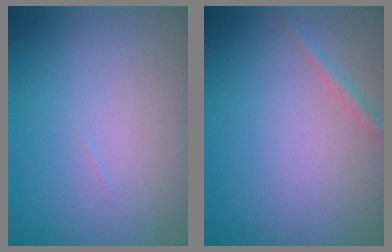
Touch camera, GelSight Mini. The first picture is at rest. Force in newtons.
{"total": 1.2, "press": 1.2, "slide": 0.0}